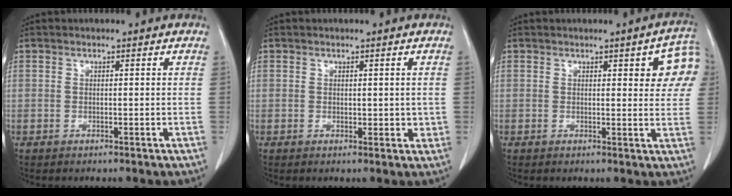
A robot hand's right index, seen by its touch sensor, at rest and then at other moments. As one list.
[{"total": 2.0, "force": [0.3, 1.3, 1.5], "torque": [-0.015, -0.004, 0.008]}, {"total": 7.2, "force": [2.5, 1.9, 6.4], "torque": [-0.069, 0.008, 0.024]}]